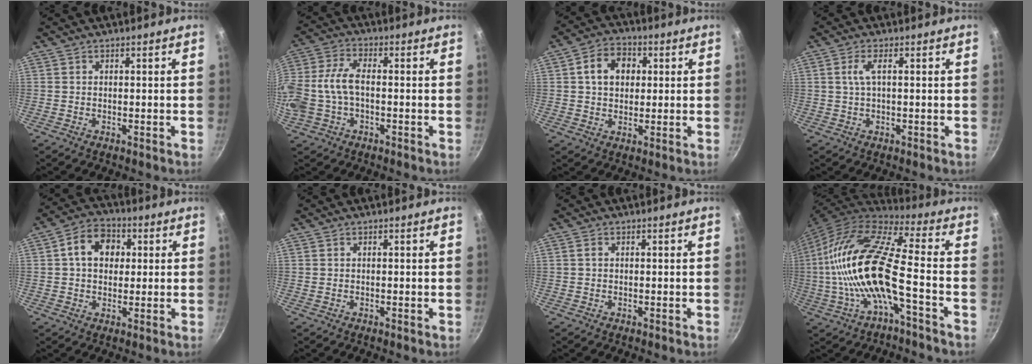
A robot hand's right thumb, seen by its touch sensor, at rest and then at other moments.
{"total": 8.6, "force": [-0.8, 5.6, 6.4], "torque": [-0.150, 0.011, -0.023]}
{"total": 8.4, "force": [1.9, 6.5, 5.1], "torque": [-0.061, 0.010, 0.022]}
{"total": 3.1, "force": [0.5, 0.9, 2.9], "torque": [-0.067, 0.006, 0.011]}
{"total": 9.5, "force": [2.0, 7.3, 5.9], "torque": [-0.069, 0.014, 0.018]}
{"total": 0.0}
{"total": 0.9, "force": [0.2, 0.7, 0.5], "torque": [-0.008, 0.004, 0.002]}
{"total": 19.6, "force": [-3.3, 5.8, 18.5], "torque": [-0.360, 0.040, -0.074]}